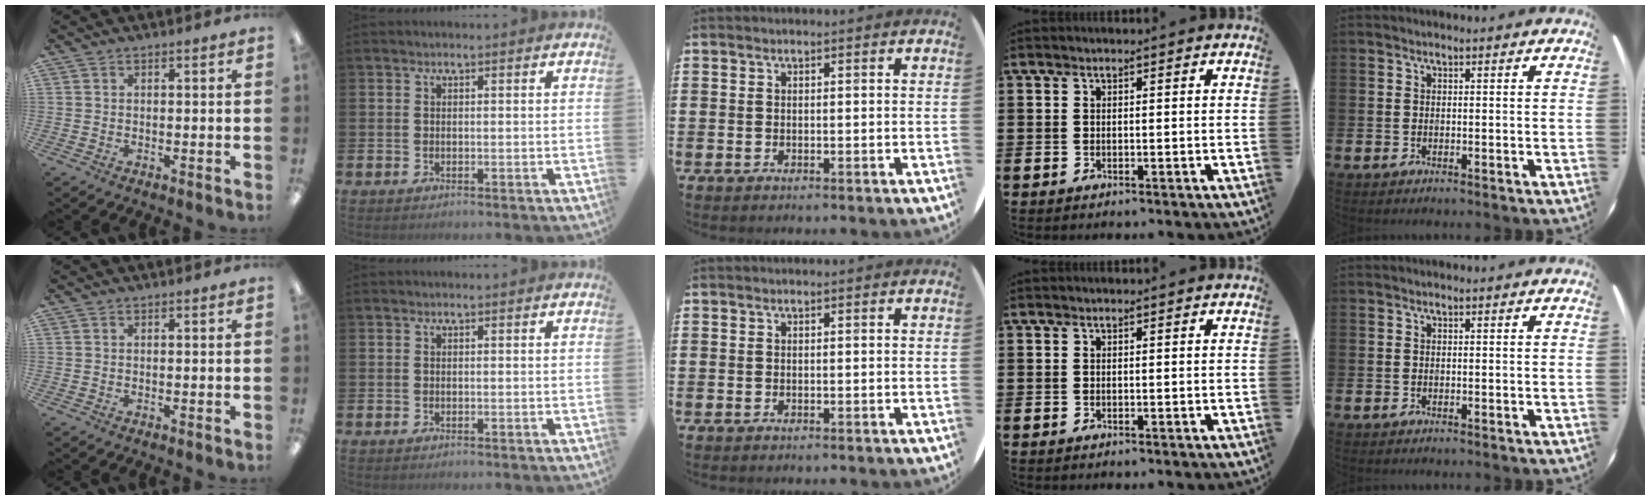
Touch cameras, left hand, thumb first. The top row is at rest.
{}